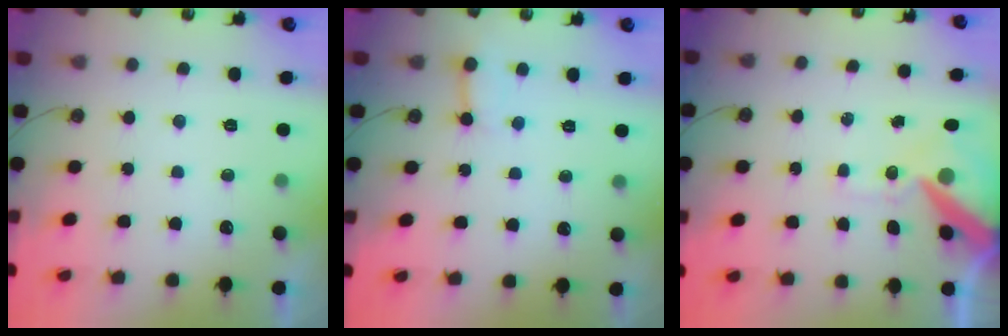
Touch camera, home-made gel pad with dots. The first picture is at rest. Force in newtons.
{"total": 2.8, "press": 2.8, "slide": 0.4}
{"total": 12.8, "press": 12.6, "slide": 1.7}